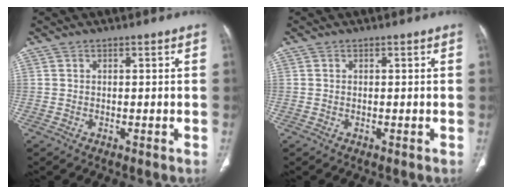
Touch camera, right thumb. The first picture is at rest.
{"total": 0.0}